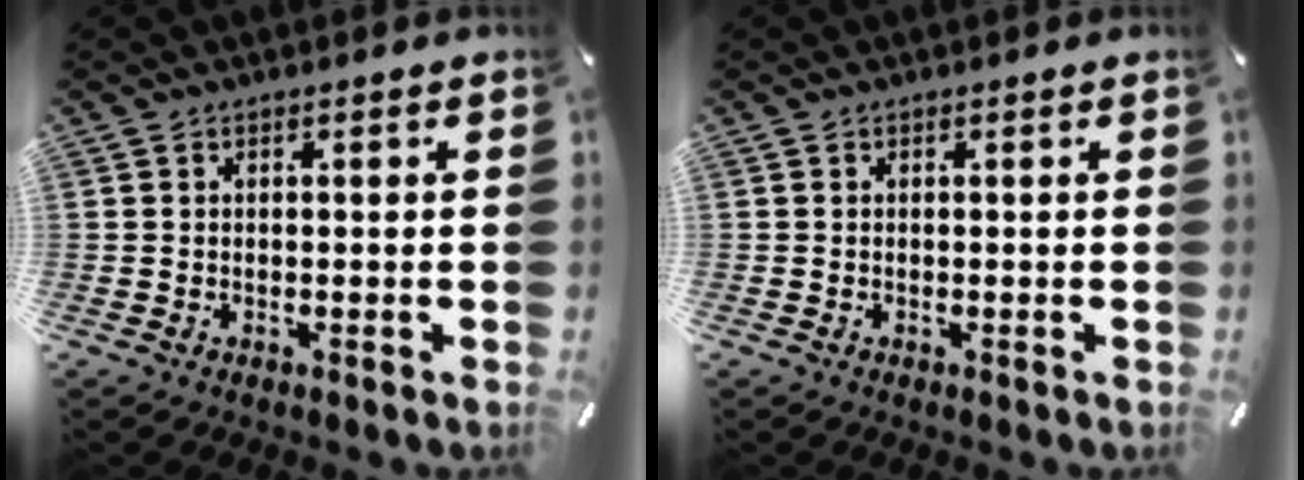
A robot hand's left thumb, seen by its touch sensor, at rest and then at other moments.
{"total": 0.0}